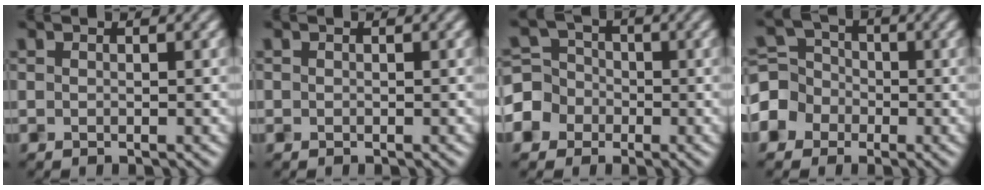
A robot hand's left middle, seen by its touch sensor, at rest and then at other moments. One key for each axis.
{"total": 0.5, "fx": -0.2, "fy": -0.3, "fz": -0.4, "tx": 0.001, "ty": 0.003, "tz": 0.004}
{"total": 5.4, "fx": -2.3, "fy": 4.8, "fz": 0.7, "tx": -0.011, "ty": 0.013, "tz": -0.060}
{"total": 4.9, "fx": -2.1, "fy": 4.3, "fz": 0.8, "tx": -0.010, "ty": 0.013, "tz": -0.054}